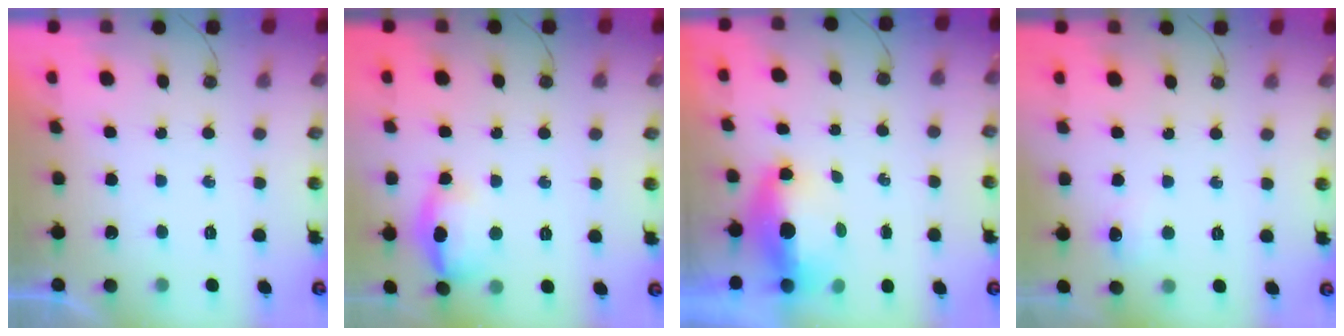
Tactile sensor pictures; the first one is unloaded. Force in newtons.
{"total": 18.4, "press": 13.5, "slide": 12.5}
{"total": 6.6, "press": 6.5, "slide": 0.8}
{"total": 5.0, "press": 5.0, "slide": 0.6}